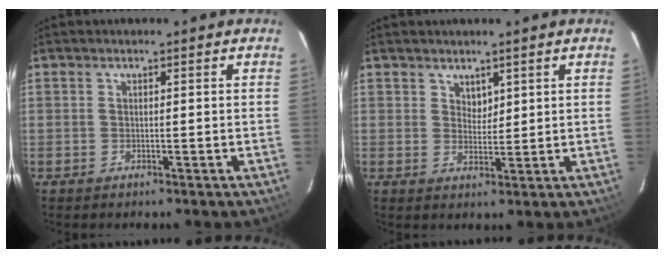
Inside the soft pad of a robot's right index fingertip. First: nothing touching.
{"total": 2.3, "force": [1.7, 1.4, 0.7], "torque": [-0.006, 0.001, 0.031]}